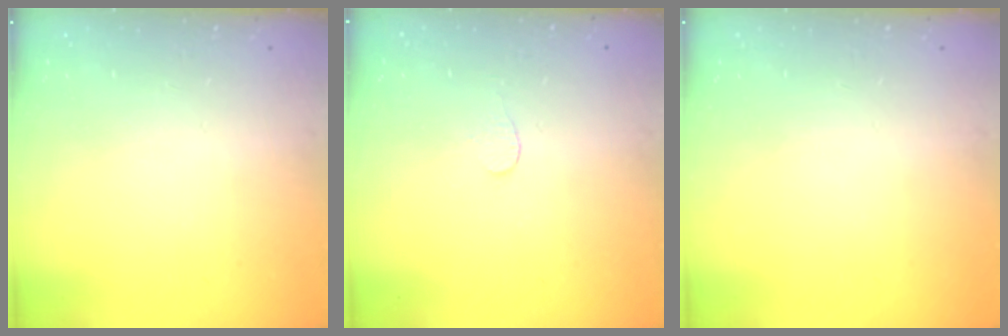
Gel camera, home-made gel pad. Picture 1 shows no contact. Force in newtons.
{"total": 3.0, "press": 3.0, "slide": 0.2}
{"total": 0.0}